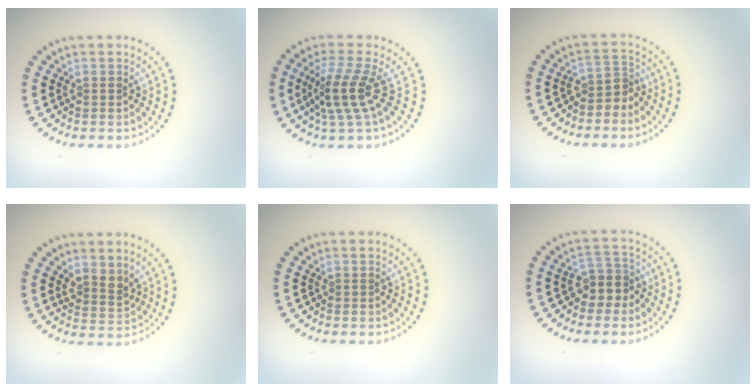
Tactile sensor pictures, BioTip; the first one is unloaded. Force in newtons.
{"total": 3.7, "press": 2.7, "slide": 2.5}
{"total": 2.3, "press": 1.6, "slide": 1.6}
{"total": 2.1, "press": 1.7, "slide": 1.2}
{"total": 0.0}
{"total": 2.6, "press": 2.2, "slide": 1.5}